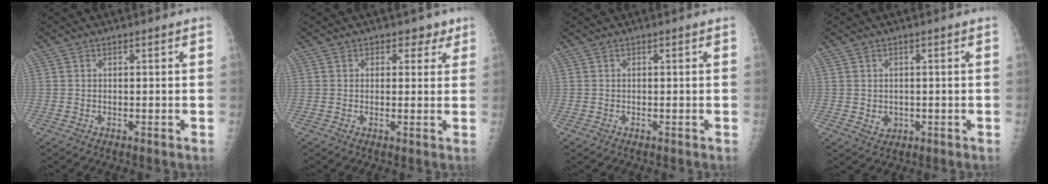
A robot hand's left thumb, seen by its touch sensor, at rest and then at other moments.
{"total": 3.4, "force": [1.8, 2.6, 1.1], "torque": [0.018, -0.005, 0.018]}
{"total": 0.0}
{"total": 2.6, "force": [-0.2, 2.3, 1.2], "torque": [-0.011, -0.001, 0.007]}